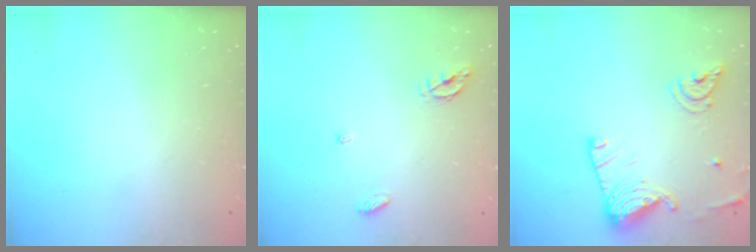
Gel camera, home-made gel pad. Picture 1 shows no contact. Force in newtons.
{"total": 5.0, "press": 5.0, "slide": 0.5}
{"total": 15.7, "press": 15.6, "slide": 1.6}